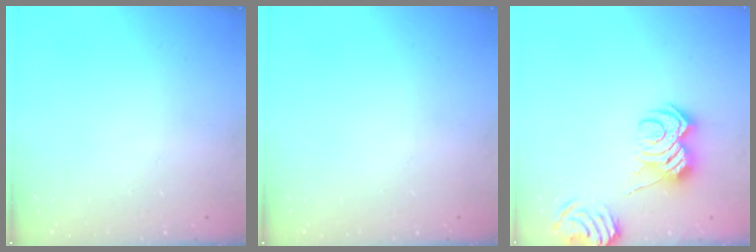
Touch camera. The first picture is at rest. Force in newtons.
{"total": 0.0}
{"total": 9.2, "press": 9.2, "slide": 0.6}